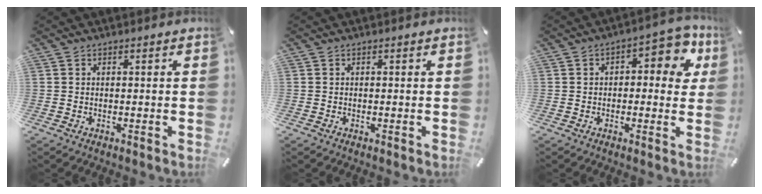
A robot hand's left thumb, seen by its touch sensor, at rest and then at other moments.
{"total": 0.0}
{"total": 8.1, "force": [2.9, 4.3, 6.2], "torque": [-0.067, -0.017, 0.041]}